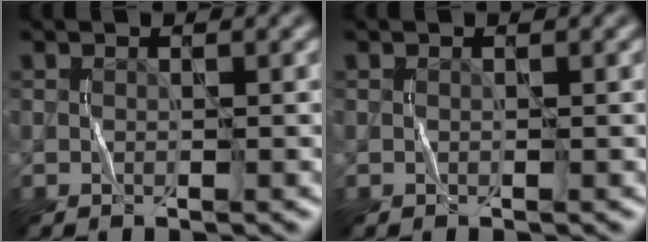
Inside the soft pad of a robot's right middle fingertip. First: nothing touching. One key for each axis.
{"total": 0.0}